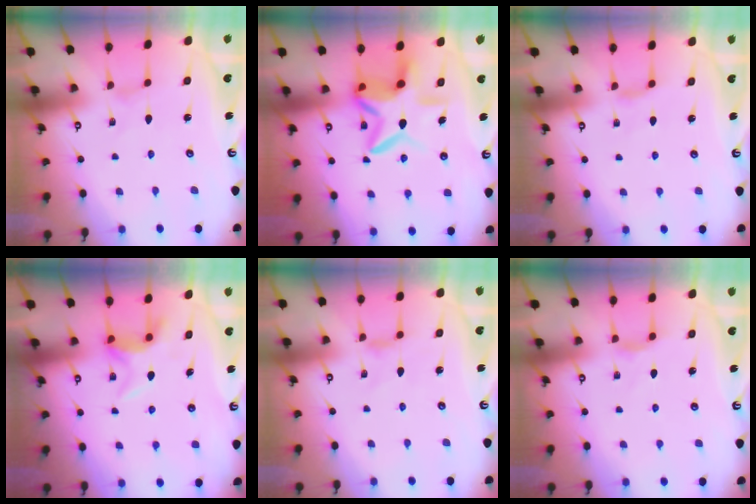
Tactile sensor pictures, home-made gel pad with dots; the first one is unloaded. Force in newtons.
{"total": 10.9, "press": 10.8, "slide": 1.5}
{"total": 1.9, "press": 1.9, "slide": 0.4}
{"total": 5.5, "press": 5.5, "slide": 0.4}
{"total": 1.1, "press": 1.0, "slide": 0.3}
{"total": 2.7, "press": 2.7, "slide": 0.4}